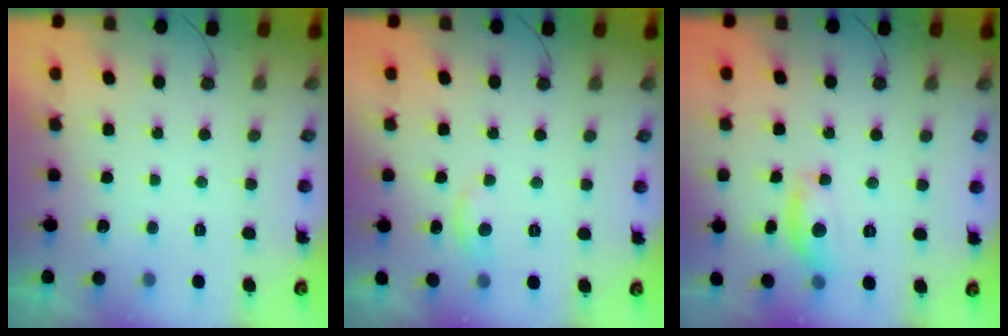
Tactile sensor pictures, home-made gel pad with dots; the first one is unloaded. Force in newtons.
{"total": 4.4, "press": 4.4, "slide": 0.7}
{"total": 9.6, "press": 9.6, "slide": 0.6}